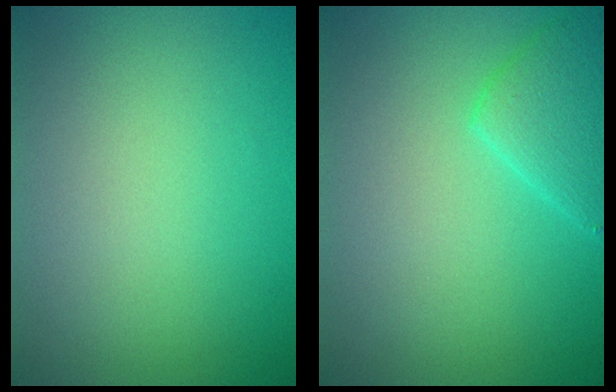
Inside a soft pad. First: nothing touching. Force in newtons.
{"total": 3.1, "press": 3.1, "slide": 0.2}